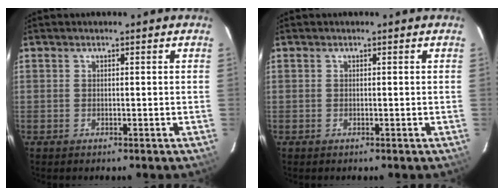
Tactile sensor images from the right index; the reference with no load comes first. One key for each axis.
{"total": 0.0}